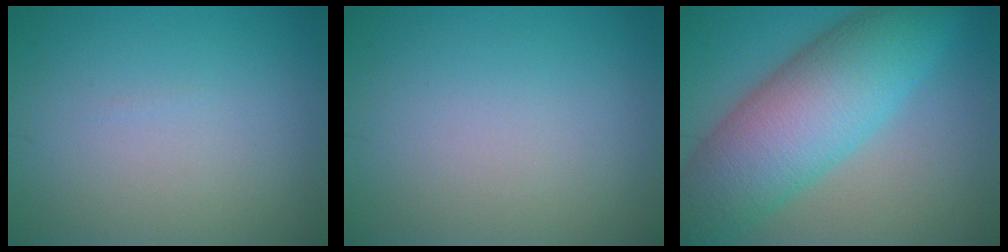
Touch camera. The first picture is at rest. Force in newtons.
{"total": 0.0}
{"total": 11.2, "press": 11.2, "slide": 0.2}